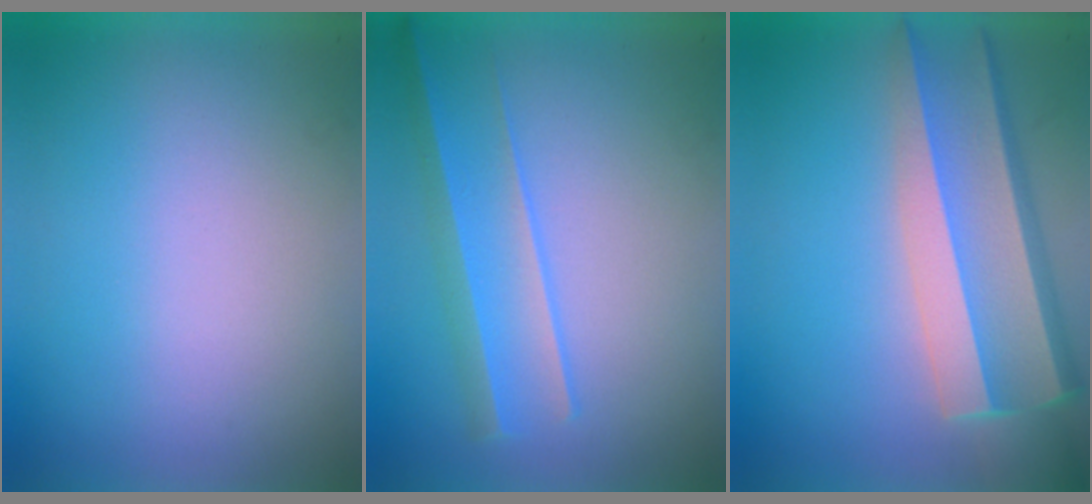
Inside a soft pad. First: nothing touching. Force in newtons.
{"total": 2.1}
{"total": 3.4}